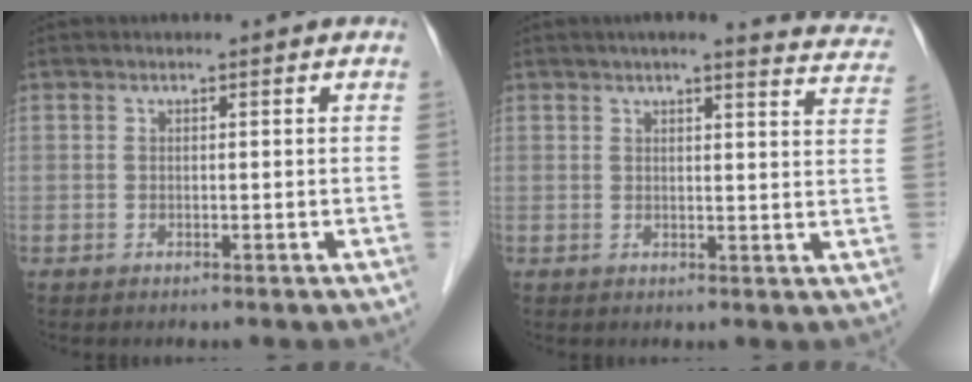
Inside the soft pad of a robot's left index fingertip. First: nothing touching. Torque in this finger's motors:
{"motor_torque": [0.56, -0.55, 0.09, 0.01]}